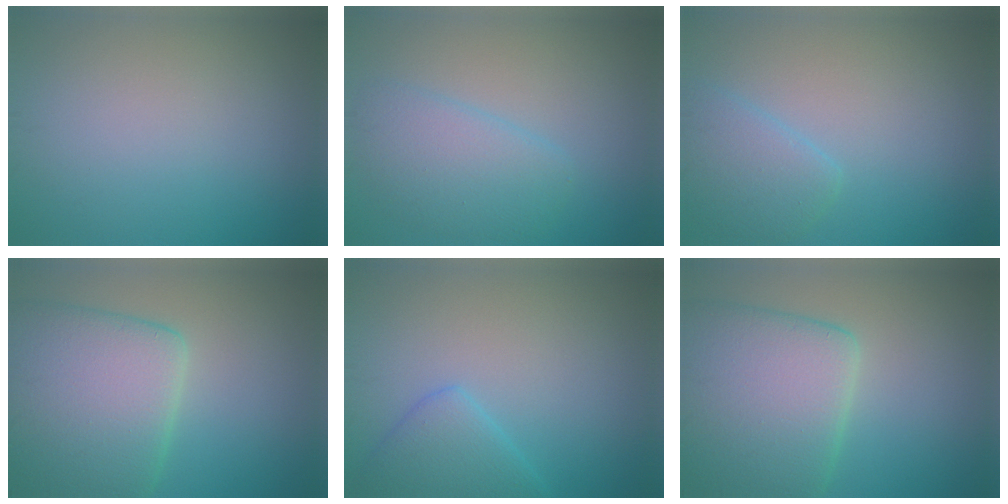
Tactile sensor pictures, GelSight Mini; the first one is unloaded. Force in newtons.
{"total": 3.9, "press": 3.9, "slide": 0.3}
{"total": 2.9, "press": 2.9, "slide": 0.1}
{"total": 10.3, "press": 10.2, "slide": 0.5}
{"total": 3.4, "press": 3.4, "slide": 0.1}
{"total": 10.3, "press": 10.2, "slide": 0.5}